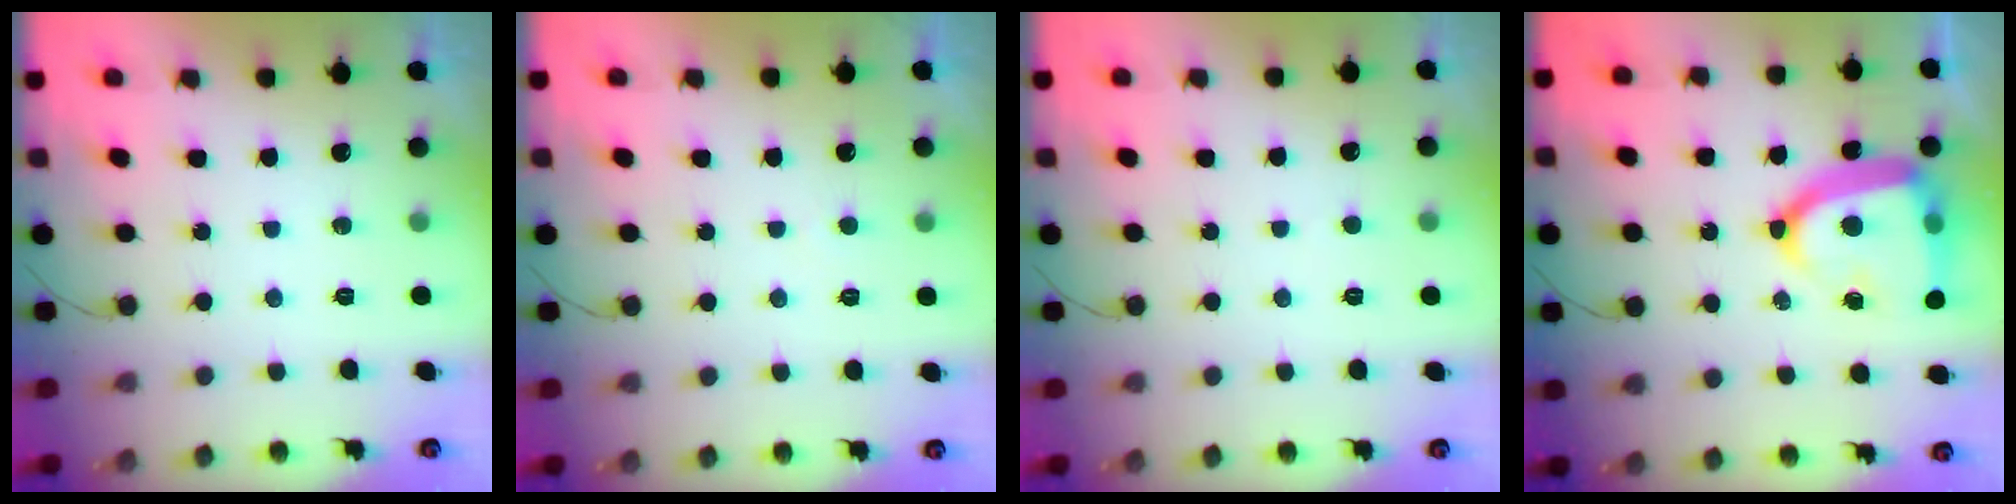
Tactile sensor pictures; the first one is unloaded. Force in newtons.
{"total": 1.5, "press": 1.5, "slide": 0.2}
{"total": 2.3, "press": 2.3, "slide": 0.2}
{"total": 18.8, "press": 18.8, "slide": 1.5}